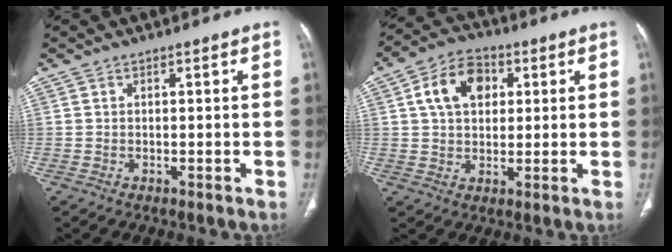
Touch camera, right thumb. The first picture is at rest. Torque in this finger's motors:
{"motor_torque": [0.57, 1.81, 0.54, -0.21, 0.03]}